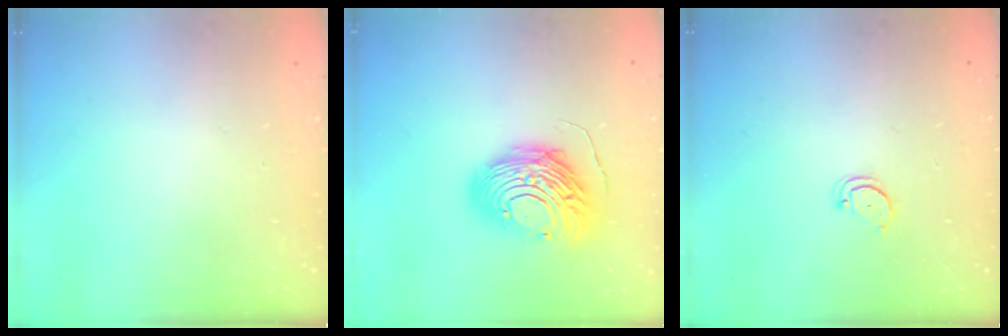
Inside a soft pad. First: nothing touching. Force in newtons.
{"total": 14.0, "press": 14.0, "slide": 1.3}
{"total": 3.2, "press": 3.2, "slide": 0.3}